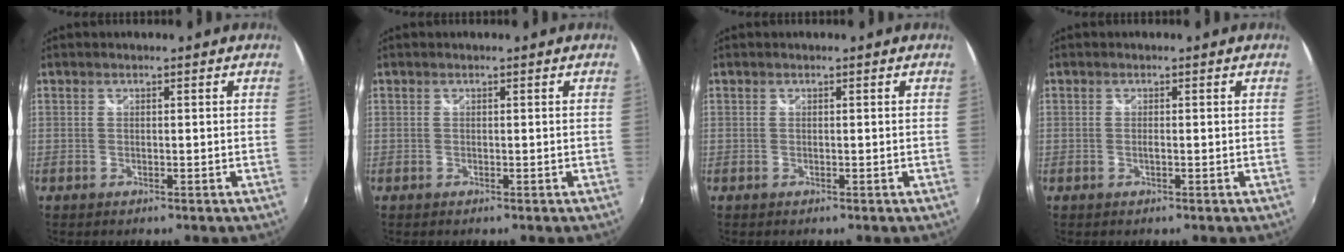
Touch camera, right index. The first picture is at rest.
{"total": 0.0}
{"total": 0.0}
{"total": 0.7, "force": [-0.3, 0.0, 0.6], "torque": [-0.012, -0.001, -0.006]}